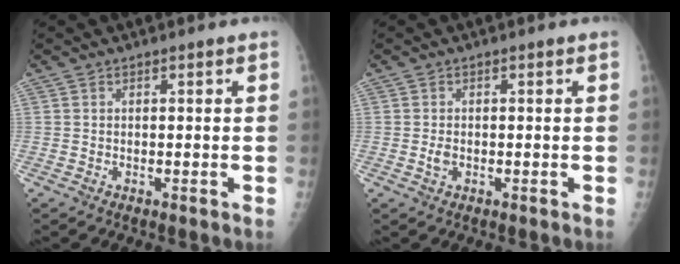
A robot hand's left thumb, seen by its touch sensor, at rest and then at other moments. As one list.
[{"total": 1.5, "force": [-0.3, 1.0, 1.1], "torque": [-0.021, -0.001, -0.005]}]